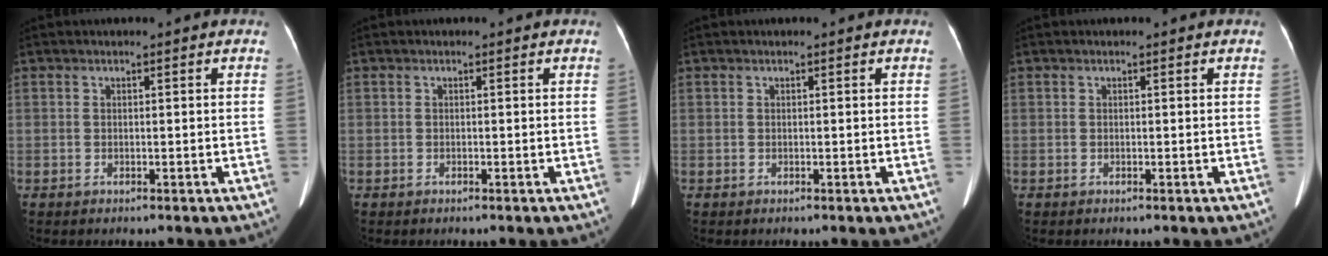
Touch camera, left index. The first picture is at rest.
{"total": 0.0}
{"total": 0.0}
{"total": 0.0}